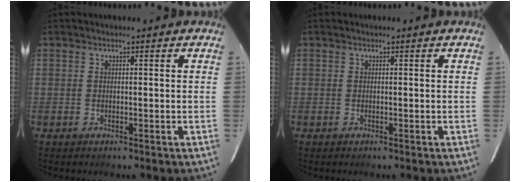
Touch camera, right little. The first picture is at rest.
{"total": 0.0}